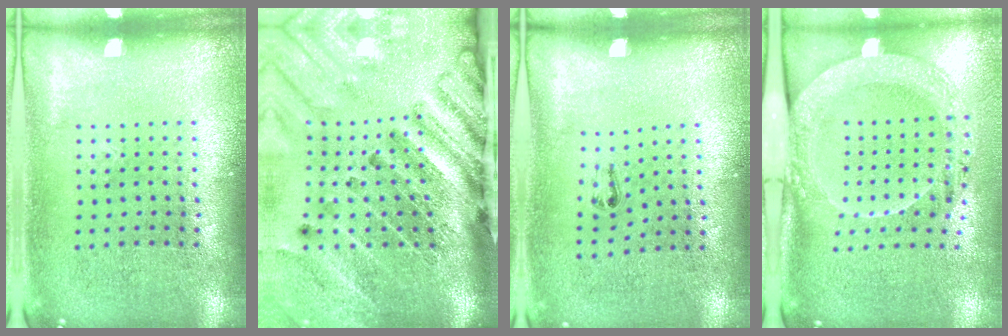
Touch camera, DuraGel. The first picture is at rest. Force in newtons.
{"total": 4.3, "press": 3.3, "slide": 2.9}
{"total": 0.6, "press": 0.3, "slide": 0.5}
{"total": 2.0, "press": 2.0, "slide": 0.2}